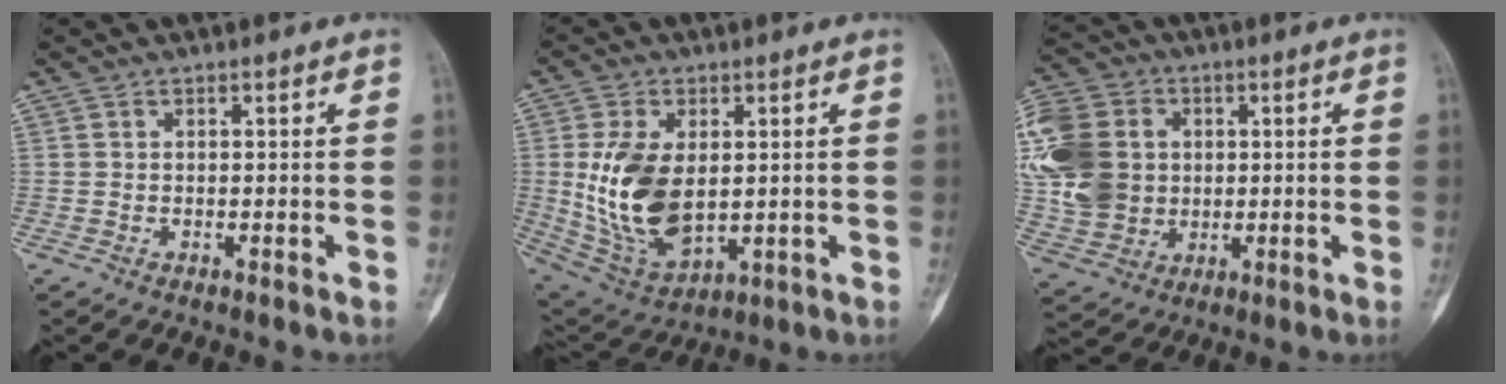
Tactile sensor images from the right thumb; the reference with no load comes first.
{"total": 15.2, "force": [0.8, 8.9, 12.3], "torque": [-0.228, -0.011, 0.037]}
{"total": 19.9, "force": [2.5, 15.6, 12.2], "torque": [-0.268, 0.019, 0.058]}